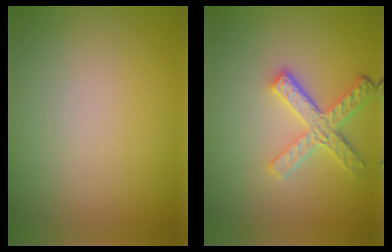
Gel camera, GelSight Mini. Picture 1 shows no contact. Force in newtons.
{"total": 4.2, "press": 3.3, "slide": 2.7}